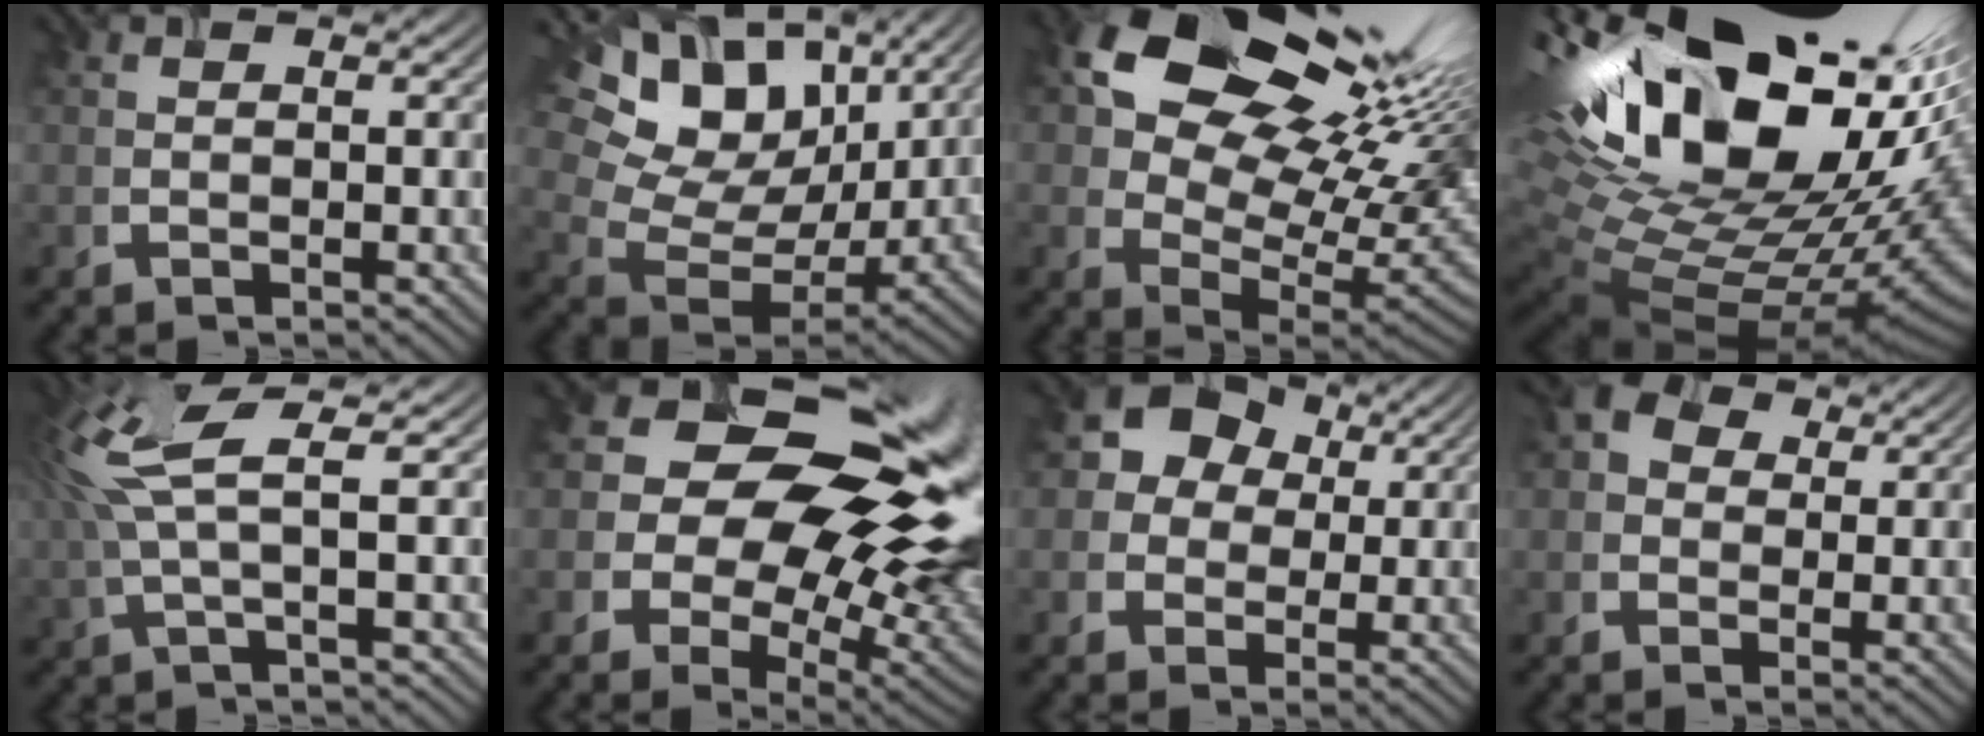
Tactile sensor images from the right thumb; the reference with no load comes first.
{"total": 16.4, "force": [8.6, 11.0, 8.5], "torque": [-0.192, 0.039, 0.167]}
{"total": 19.2, "force": [8.6, 12.1, 12.3], "torque": [-0.185, 0.025, 0.148]}
{"total": 20.9, "force": [5.6, 13.7, 14.8], "torque": [-0.284, -0.015, 0.122]}
{"total": 6.4, "force": [1.9, 1.3, 6.0], "torque": [-0.134, 0.016, 0.038]}
{"total": 19.6, "force": [2.7, 13.4, 14.0], "torque": [-0.201, -0.004, 0.070]}
{"total": 7.5, "force": [1.5, 6.9, 2.5], "torque": [-0.060, 0.026, 0.002]}
{"total": 3.0, "force": [0.6, 2.9, 0.7], "torque": [-0.014, 0.001, 0.008]}